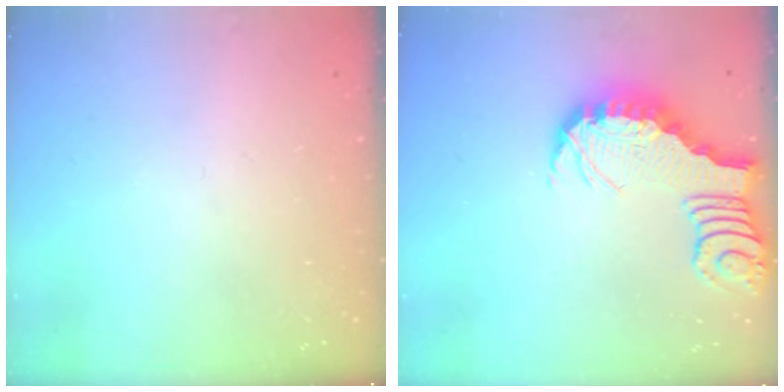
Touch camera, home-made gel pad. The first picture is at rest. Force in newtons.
{"total": 3.0, "press": 2.9, "slide": 0.6}